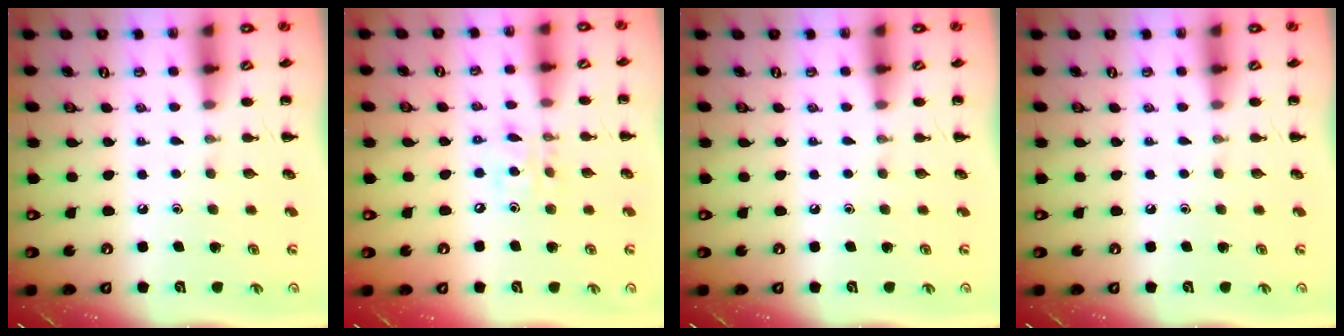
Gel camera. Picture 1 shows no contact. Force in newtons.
{"total": 7.4, "press": 7.3, "slide": 1.4}
{"total": 0.0}
{"total": 0.0}